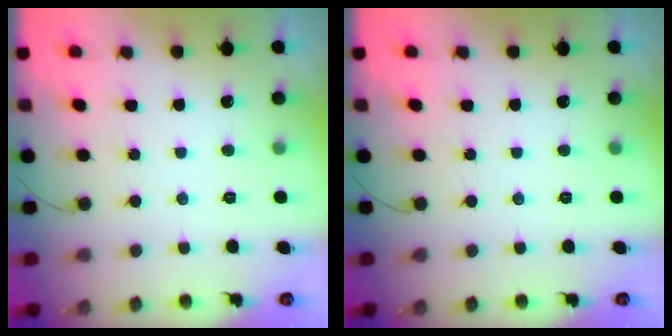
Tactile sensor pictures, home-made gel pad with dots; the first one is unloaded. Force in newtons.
{"total": 0.0}